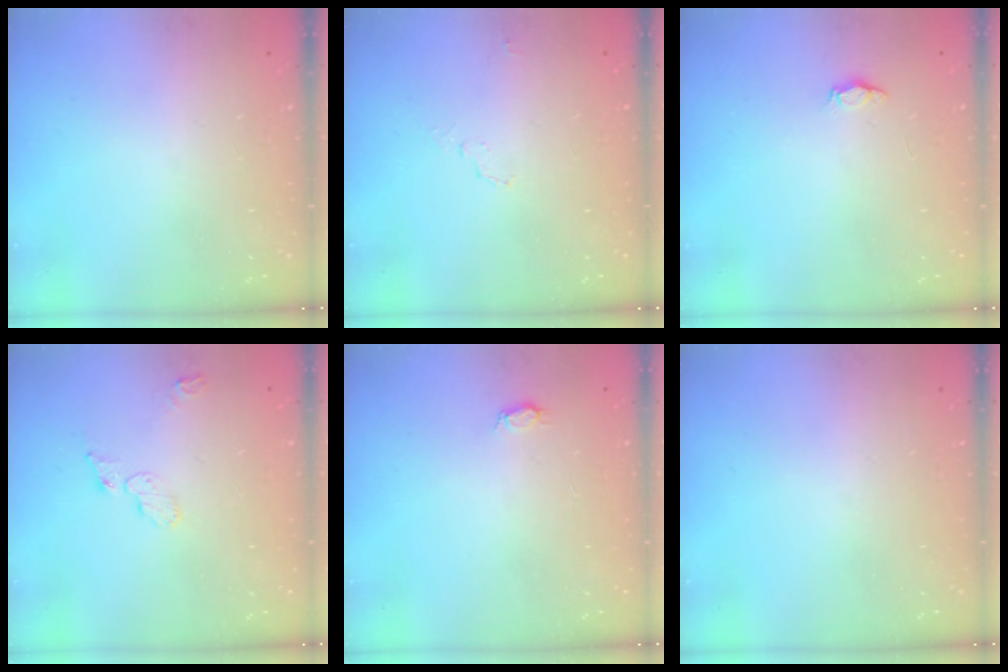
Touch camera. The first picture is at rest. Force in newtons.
{"total": 3.3, "press": 2.9, "slide": 1.6}
{"total": 2.2, "press": 2.2, "slide": 0.3}
{"total": 5.4, "press": 5.4, "slide": 0.2}
{"total": 3.7, "press": 3.6, "slide": 0.5}
{"total": 0.0}